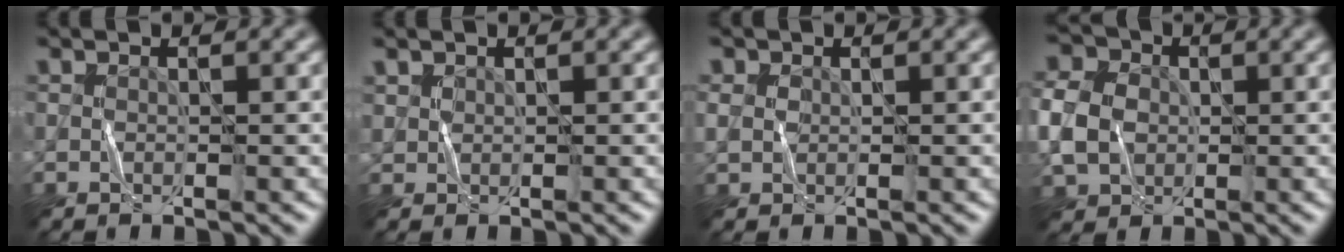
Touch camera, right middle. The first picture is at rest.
{"total": 1.0, "force": [0.8, 0.6, 0.1], "torque": [-0.002, 0.000, 0.019]}
{"total": 1.3, "force": [0.4, 1.0, 0.6], "torque": [-0.014, 0.004, 0.008]}
{"total": 6.2, "force": [-0.2, 5.1, 3.5], "torque": [-0.089, 0.007, -0.012]}